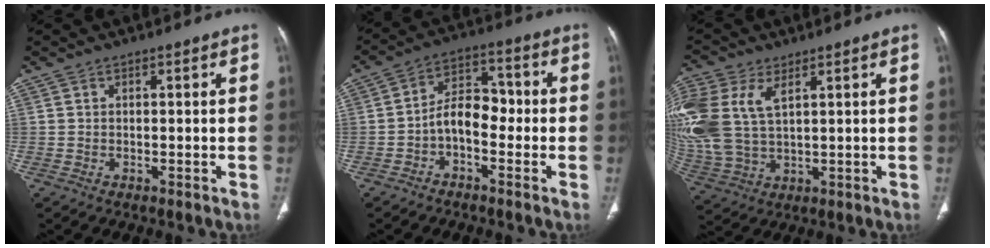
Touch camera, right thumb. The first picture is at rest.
{"total": 7.4, "force": [-2.1, 4.7, 5.4], "torque": [-0.068, 0.039, -0.048]}
{"total": 17.2, "force": [5.4, 10.3, 12.7], "torque": [-0.327, 0.000, 0.110]}